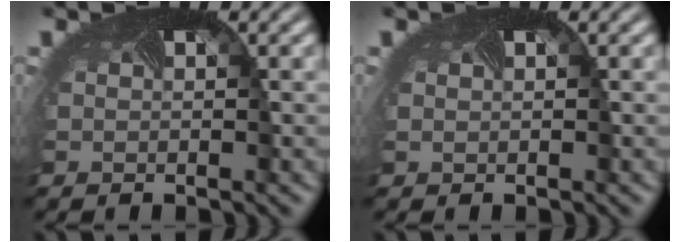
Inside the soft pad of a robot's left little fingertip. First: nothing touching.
{"total": 0.0}